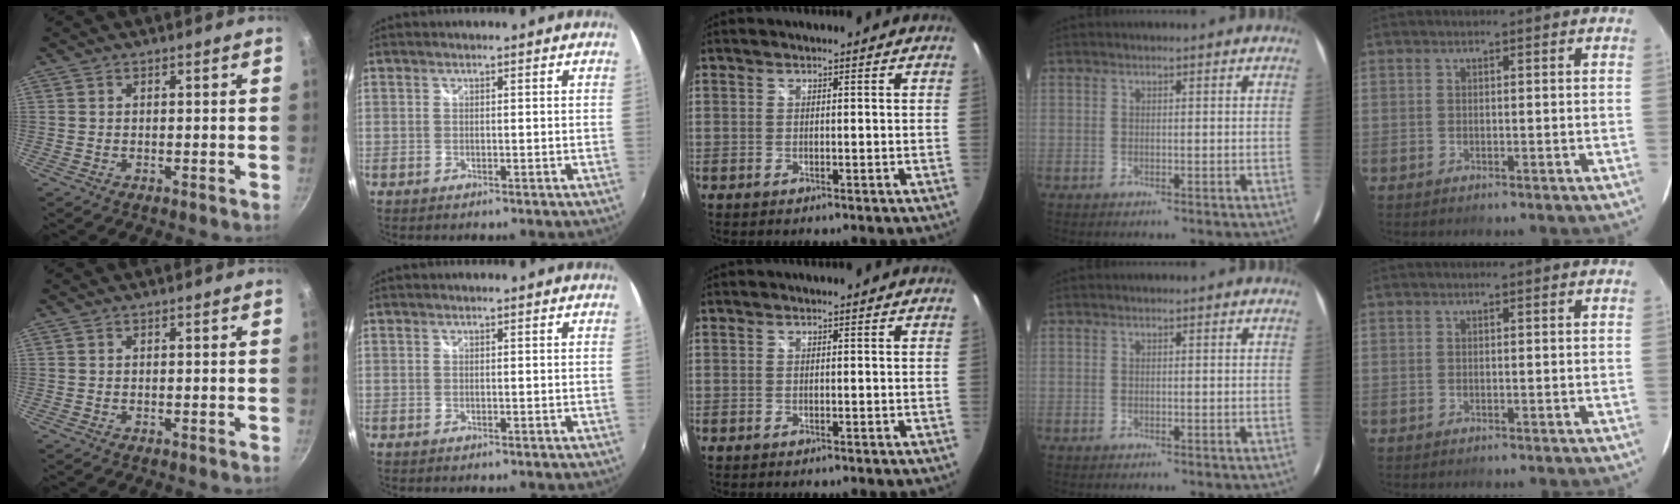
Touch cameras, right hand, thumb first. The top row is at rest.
{}